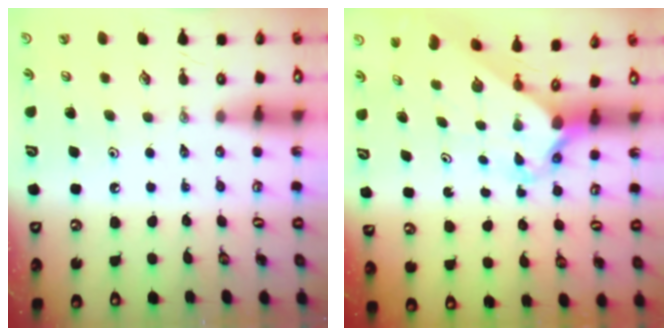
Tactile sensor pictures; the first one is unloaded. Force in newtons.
{"total": 2.5, "press": 2.5, "slide": 0.2}